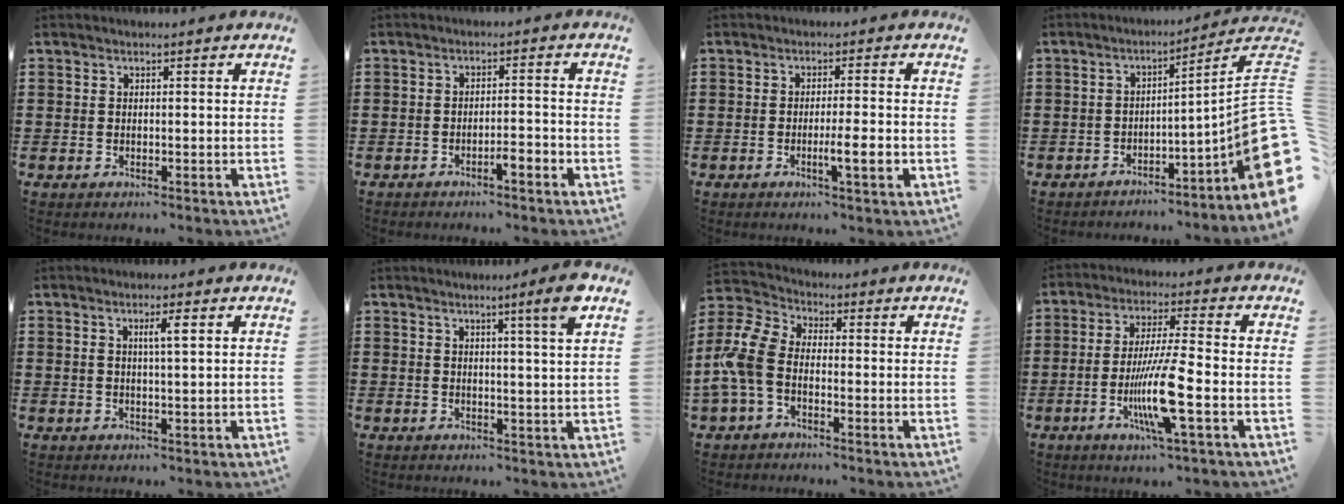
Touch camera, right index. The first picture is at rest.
{"total": 2.4, "force": [-1.8, 0.1, 1.6], "torque": [-0.028, 0.002, -0.035]}
{"total": 4.9, "force": [-1.6, 0.3, 4.6], "torque": [-0.073, -0.008, -0.027]}
{"total": 9.6, "force": [-1.6, 1.8, 9.3], "torque": [-0.116, -0.027, -0.036]}
{"total": 2.8, "force": [0.8, 0.3, 2.6], "torque": [-0.052, 0.004, 0.011]}
{"total": 5.1, "force": [2.8, -0.7, 4.1], "torque": [-0.061, -0.012, 0.040]}
{"total": 7.6, "force": [-2.5, 4.6, 5.5], "torque": [-0.156, -0.008, -0.058]}
{"total": 10.7, "force": [-3.4, 0.9, 10.1], "torque": [-0.205, -0.019, -0.068]}